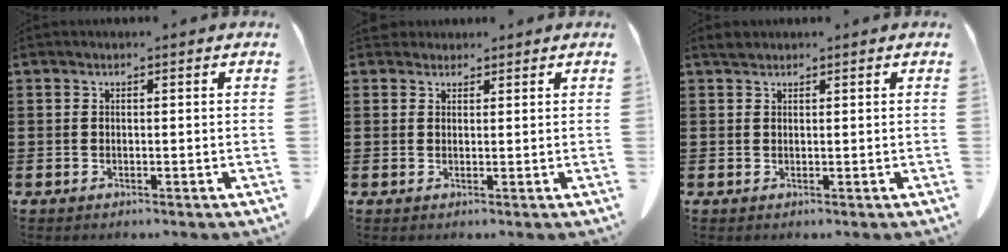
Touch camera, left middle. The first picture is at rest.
{"total": 1.8, "force": [1.6, 0.8, 0.0], "torque": [-0.006, 0.004, 0.032]}
{"total": 1.2, "force": [1.0, 0.6, 0.2], "torque": [-0.007, 0.003, 0.020]}